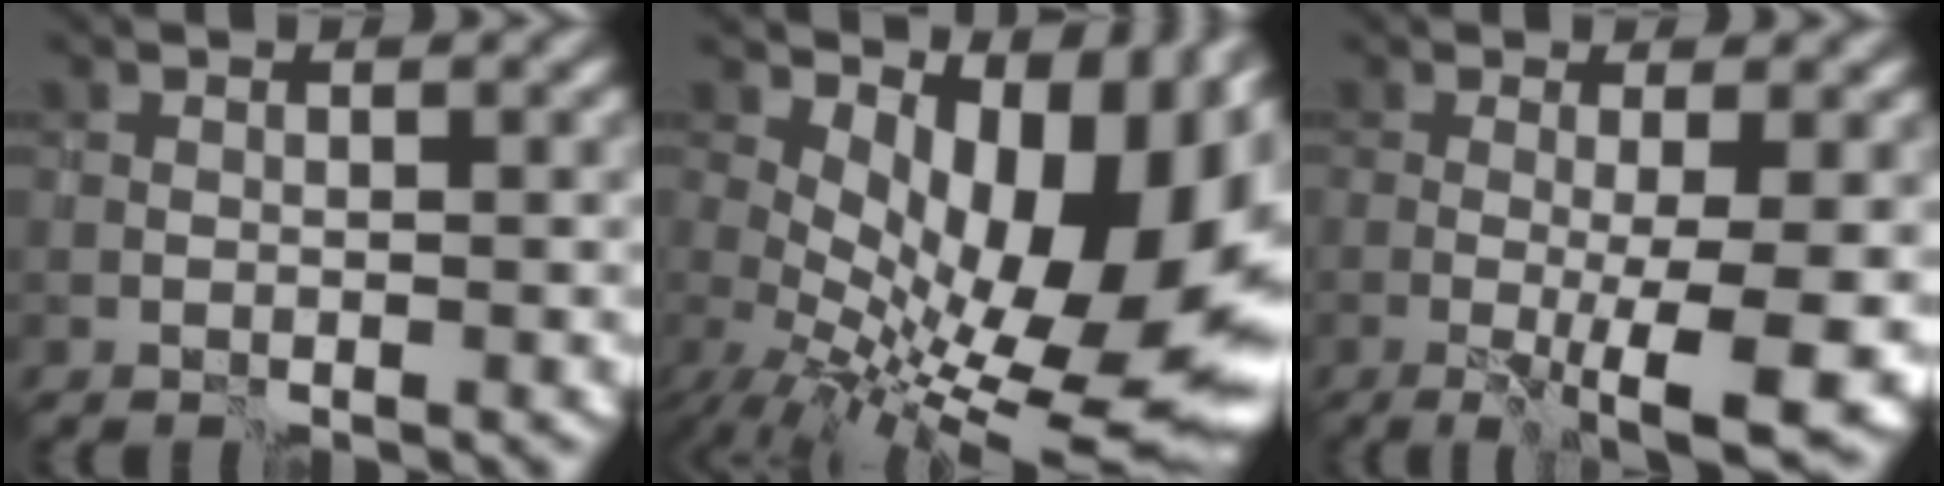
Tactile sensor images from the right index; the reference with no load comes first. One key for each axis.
{"total": 15.3, "fx": 1.2, "fy": 7.5, "fz": 13.3, "tx": -0.164, "ty": 0.005, "tz": 0.038}
{"total": 6.9, "fx": -1.5, "fy": 0.7, "fz": 6.7, "tx": -0.097, "ty": -0.020, "tz": -0.017}